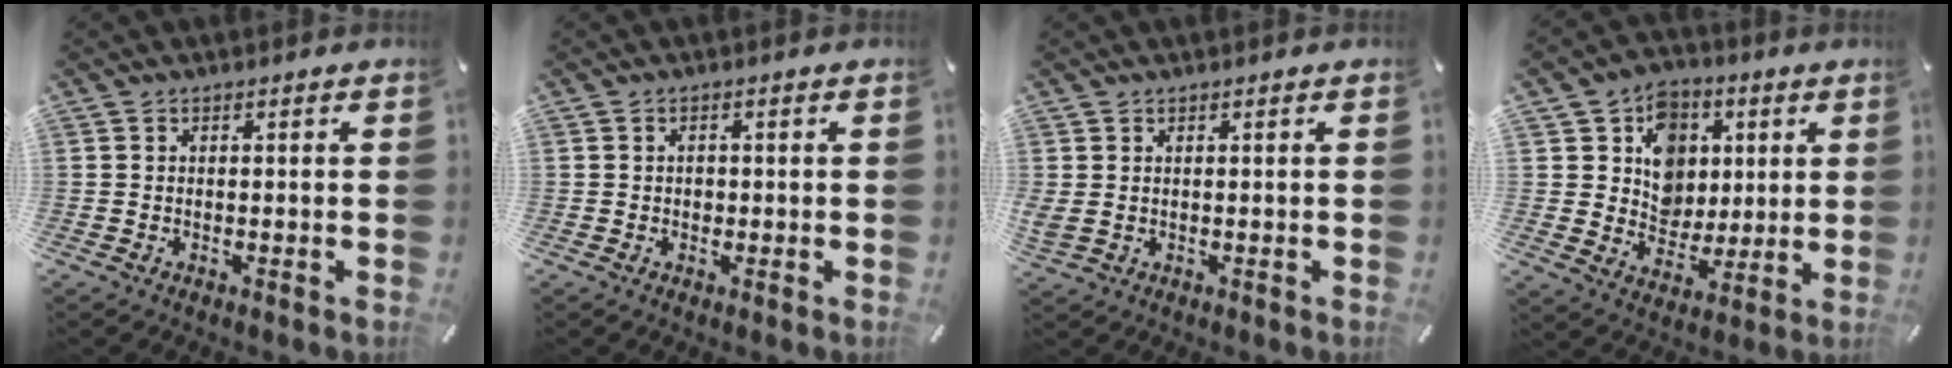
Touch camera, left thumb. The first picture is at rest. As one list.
[{"total": 1.3, "force": [-0.1, 1.0, 0.8], "torque": [-0.017, 0.004, -0.004]}, {"total": 1.7, "force": [0.4, 1.2, 1.1], "torque": [-0.024, 0.000, 0.008]}, {"total": 11.8, "force": [2.8, 10.7, 4.0], "torque": [-0.052, -0.020, 0.055]}]